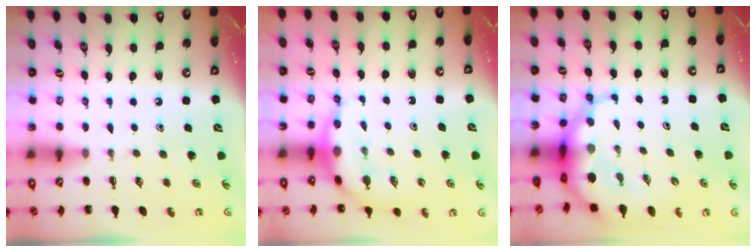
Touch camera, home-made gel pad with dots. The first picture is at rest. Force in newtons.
{"total": 6.7, "press": 6.5, "slide": 1.6}
{"total": 10.7, "press": 10.3, "slide": 2.9}